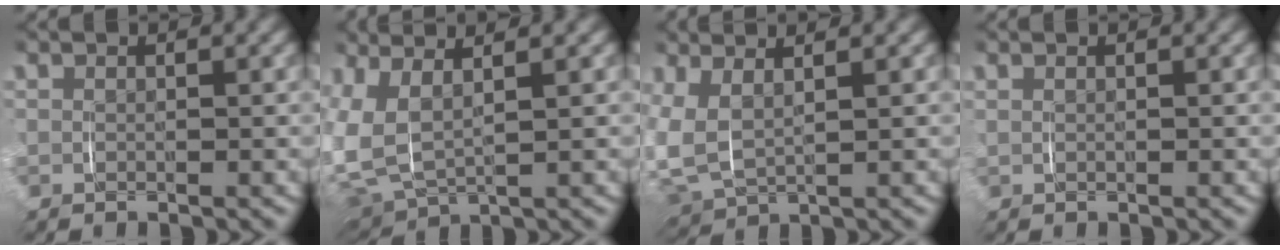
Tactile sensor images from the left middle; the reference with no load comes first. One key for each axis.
{"total": 9.9, "fx": 1.0, "fy": 8.1, "fz": 5.6, "tx": -0.185, "ty": -0.021, "tz": 0.021}
{"total": 7.9, "fx": 1.1, "fy": 6.5, "fz": 4.4, "tx": -0.152, "ty": -0.014, "tz": 0.020}
{"total": 0.5, "fx": 0.3, "fy": 0.2, "fz": 0.3, "tx": -0.006, "ty": 0.001, "tz": 0.007}